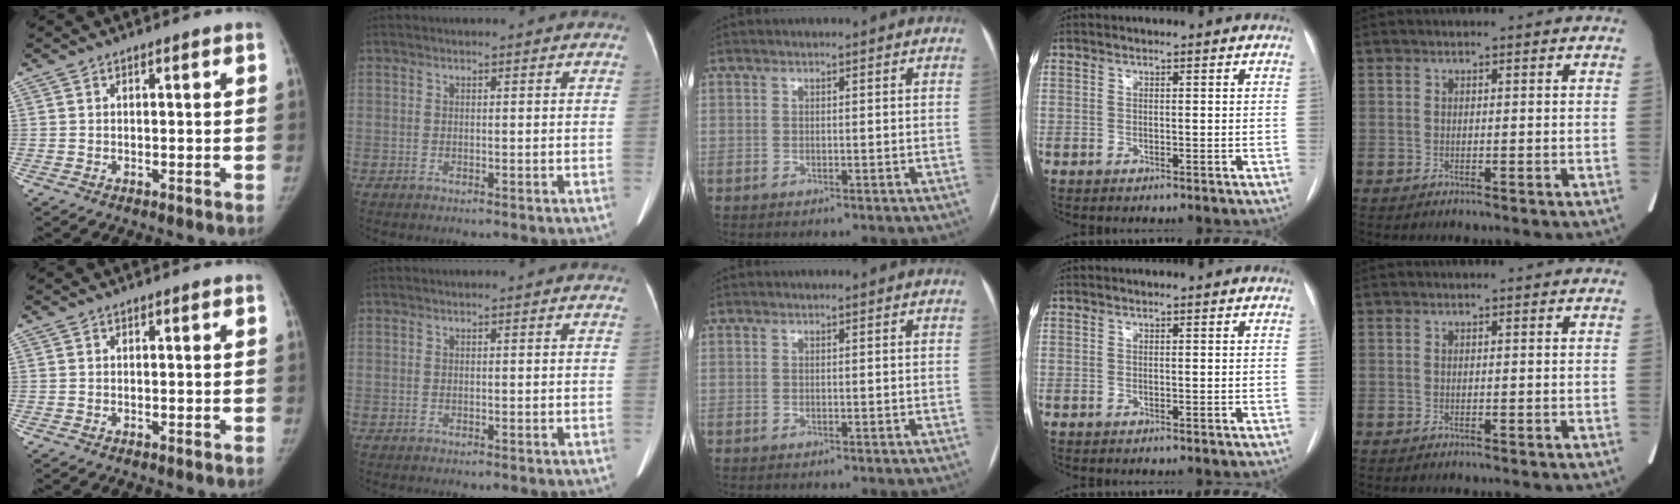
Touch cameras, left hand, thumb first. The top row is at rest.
{}